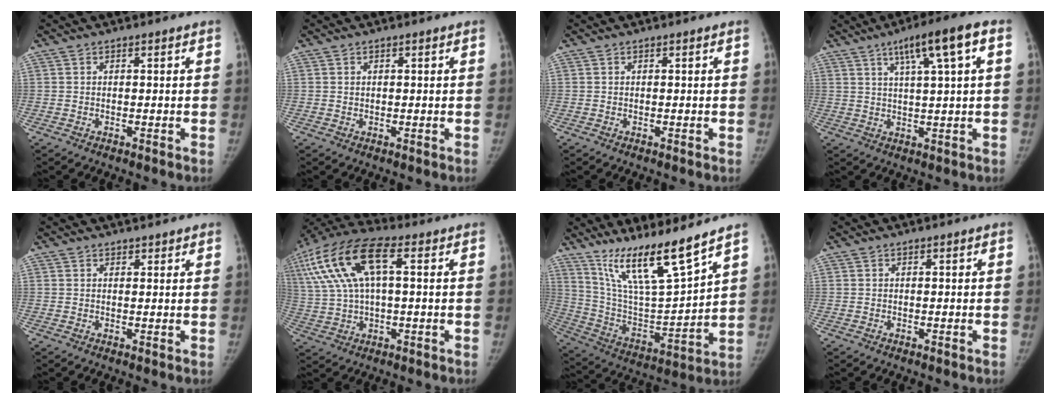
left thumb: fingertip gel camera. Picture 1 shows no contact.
{"total": 0.6, "force": [0.3, 0.4, 0.4], "torque": [-0.001, -0.001, 0.005]}
{"total": 0.0}
{"total": 10.2, "force": [4.2, 1.0, 9.2], "torque": [-0.149, 0.007, 0.064]}
{"total": 3.3, "force": [2.8, 1.0, 1.4], "torque": [0.002, 0.002, 0.034]}
{"total": 18.0, "force": [5.0, 7.6, 15.5], "torque": [-0.327, 0.036, 0.086]}
{"total": 17.6, "force": [13.1, 1.9, 11.7], "torque": [-0.187, -0.074, 0.251]}
{"total": 0.0}